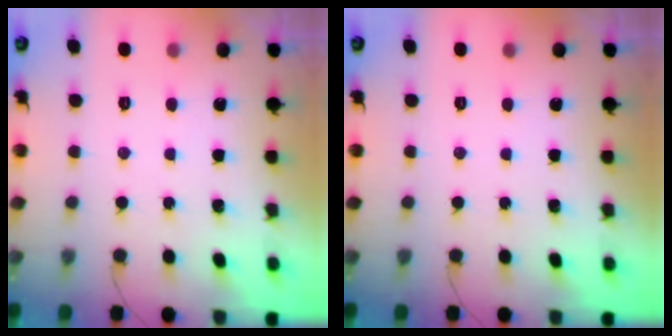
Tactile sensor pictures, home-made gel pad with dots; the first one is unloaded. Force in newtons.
{"total": 0.0}